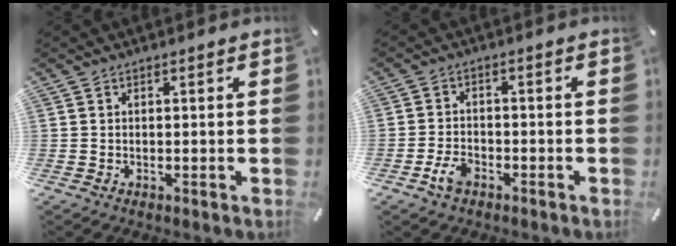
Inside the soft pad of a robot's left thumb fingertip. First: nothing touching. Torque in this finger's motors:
{"motor_torque": [0.22, 1.44, 0.55, 0.48, 0.04]}